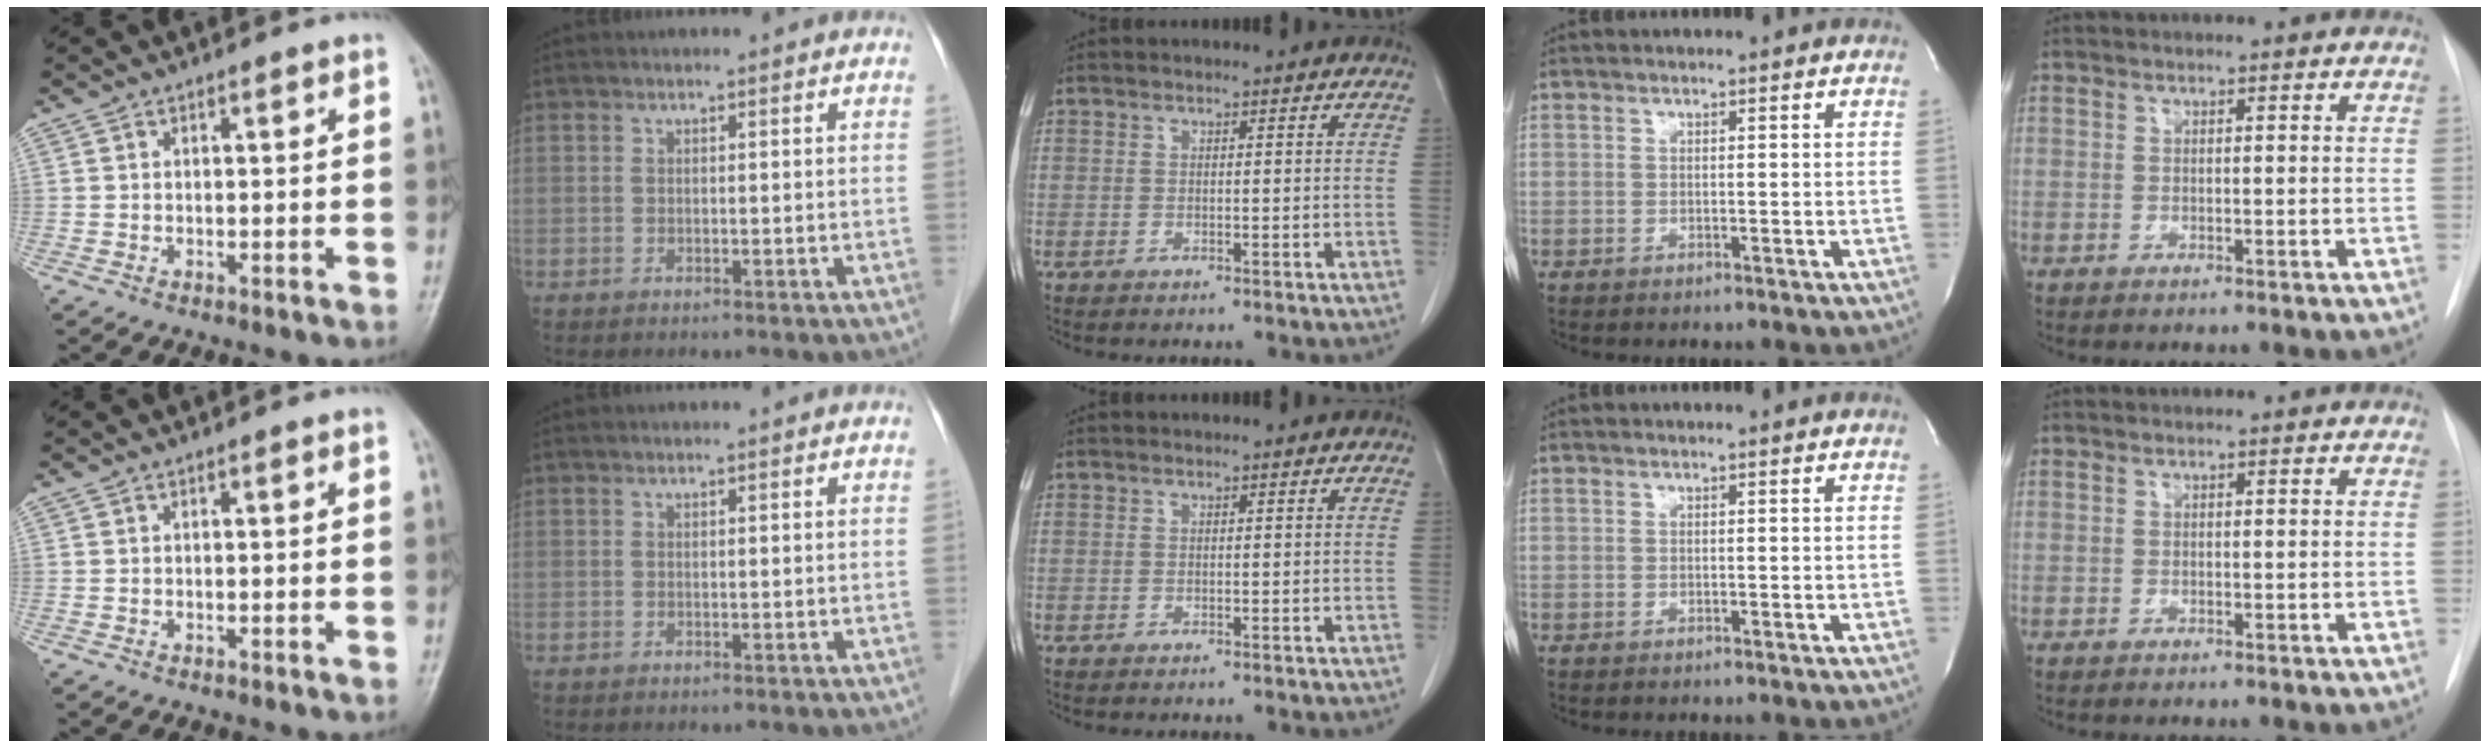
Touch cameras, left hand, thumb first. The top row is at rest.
{}